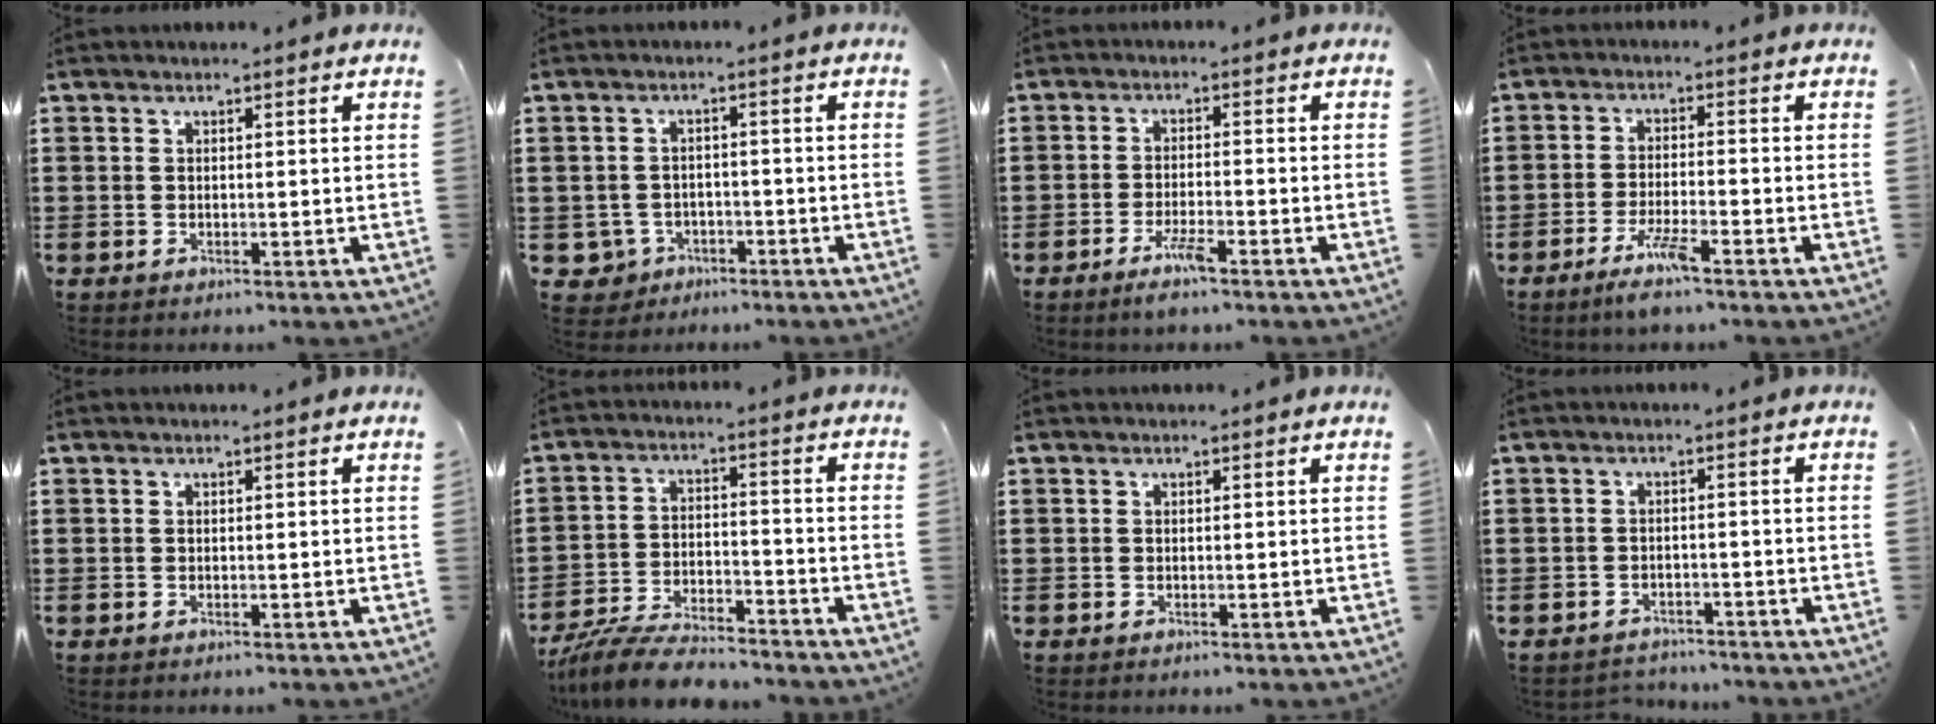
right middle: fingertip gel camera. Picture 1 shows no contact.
{"total": 3.0, "force": [-2.1, 2.0, 0.7], "torque": [-0.037, -0.005, -0.048]}
{"total": 3.7, "force": [-2.4, 0.4, 2.8], "torque": [-0.059, -0.005, -0.045]}
{"total": 4.6, "force": [-3.1, 0.3, 3.4], "torque": [-0.076, -0.009, -0.057]}
{"total": 0.0}
{"total": 8.0, "force": [-7.4, 1.1, 2.7], "torque": [-0.053, 0.009, -0.142]}
{"total": 0.0}
{"total": 2.3, "force": [-2.2, 0.4, -0.3], "torque": [-0.003, -0.002, -0.051]}